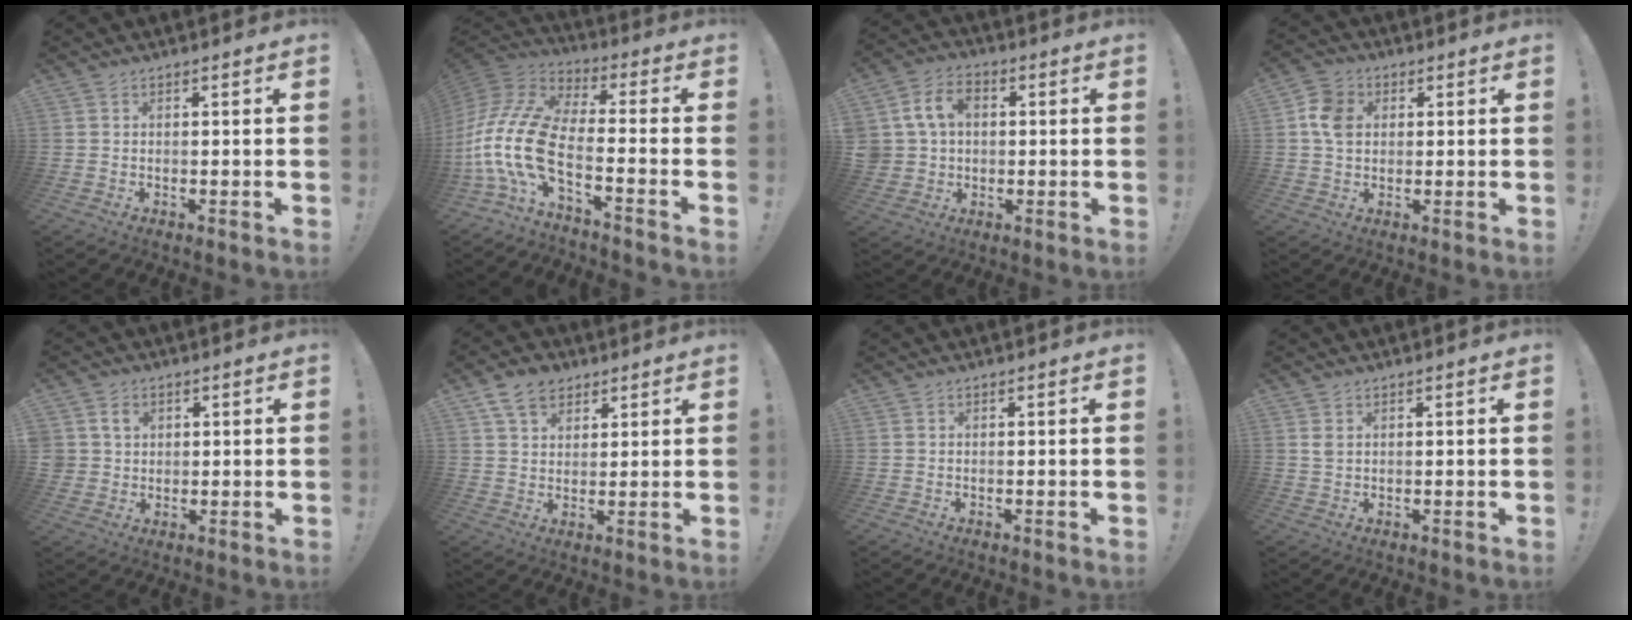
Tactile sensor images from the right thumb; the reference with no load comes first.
{"total": 16.4, "force": [-3.7, 8.1, 13.8], "torque": [-0.308, 0.006, -0.064]}
{"total": 10.8, "force": [2.8, 8.5, 6.1], "torque": [-0.105, 0.008, 0.058]}
{"total": 8.2, "force": [1.4, 6.6, 4.7], "torque": [-0.072, 0.008, 0.028]}
{"total": 4.9, "force": [1.7, 4.2, 1.8], "torque": [-0.034, 0.004, 0.035]}
{"total": 8.8, "force": [5.3, 5.9, 3.7], "torque": [-0.061, -0.019, 0.105]}
{"total": 0.0}
{"total": 1.7, "force": [0.8, 1.0, 1.1], "torque": [-0.017, 0.000, 0.014]}